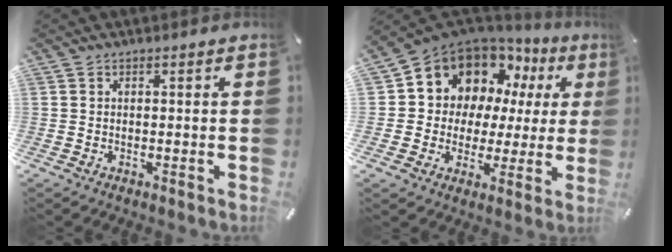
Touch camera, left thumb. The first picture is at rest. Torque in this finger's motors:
{"motor_torque": [2.49, 2.52, 1.51, -1.26, 0.23]}